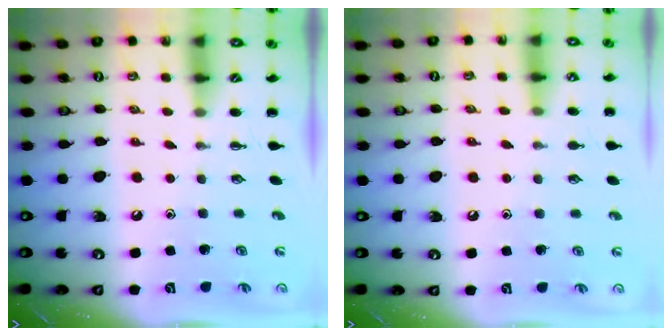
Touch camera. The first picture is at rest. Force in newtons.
{"total": 6.9, "press": 6.6, "slide": 1.8}